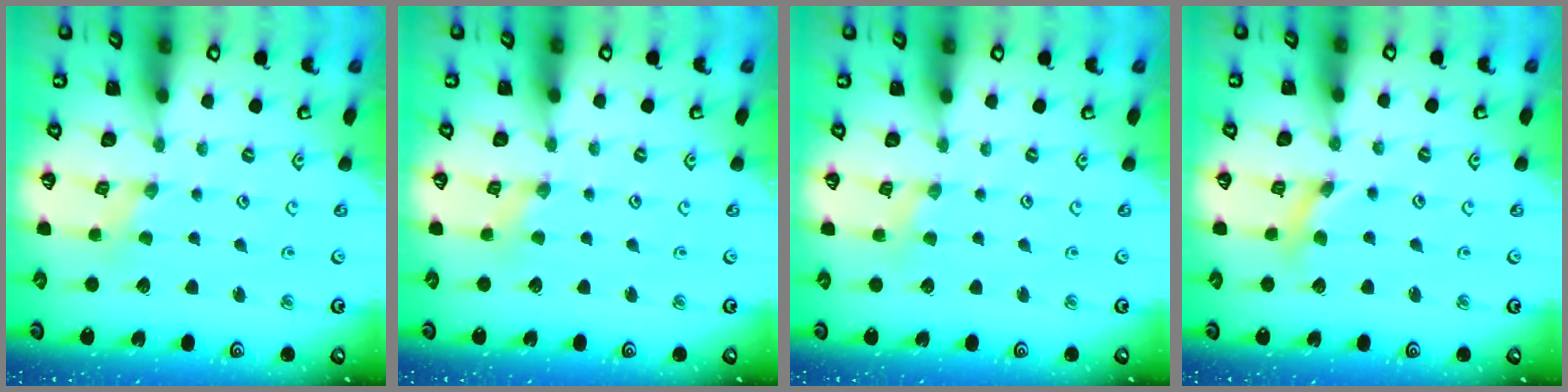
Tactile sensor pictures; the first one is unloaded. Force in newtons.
{"total": 0.9, "press": 0.9, "slide": 0.2}
{"total": 1.3, "press": 1.3, "slide": 0.3}
{"total": 2.5, "press": 2.4, "slide": 0.3}